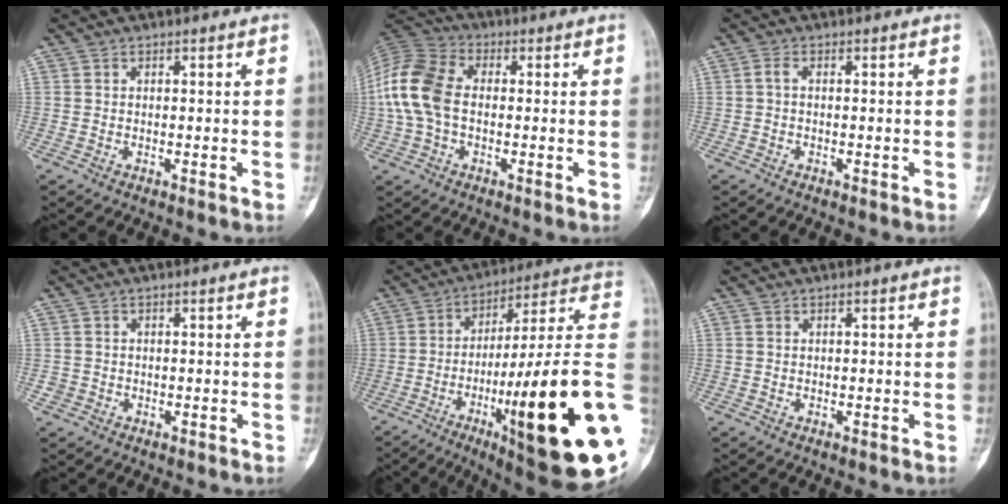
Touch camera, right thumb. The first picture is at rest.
{"total": 12.2, "force": [-0.4, 8.1, 9.2], "torque": [-0.202, 0.028, -0.016]}
{"total": 1.2, "force": [-0.1, 0.6, 1.1], "torque": [-0.021, 0.002, -0.006]}
{"total": 1.1, "force": [-0.3, 1.1, 0.1], "torque": [0.005, 0.005, -0.008]}
{"total": 31.5, "force": [-6.8, 4.4, 30.4], "torque": [-0.404, 0.006, -0.107]}
{"total": 0.0}